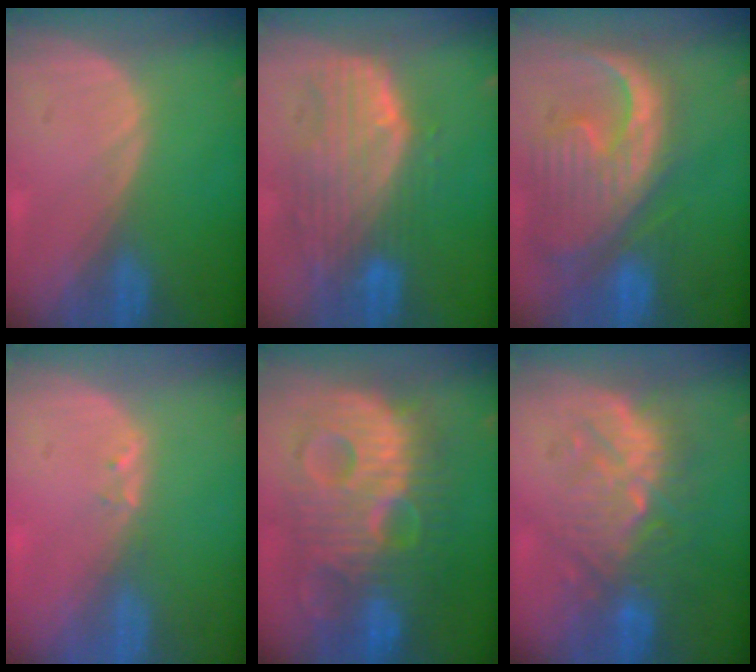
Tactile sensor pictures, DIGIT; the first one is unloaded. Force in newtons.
{"total": 10.5, "press": 9.1, "slide": 5.4}
{"total": 13.4, "press": 11.5, "slide": 6.8}
{"total": 1.0, "press": 0.9, "slide": 0.5}
{"total": 13.7, "press": 13.7, "slide": 1.1}
{"total": 9.1, "press": 9.0, "slide": 1.7}